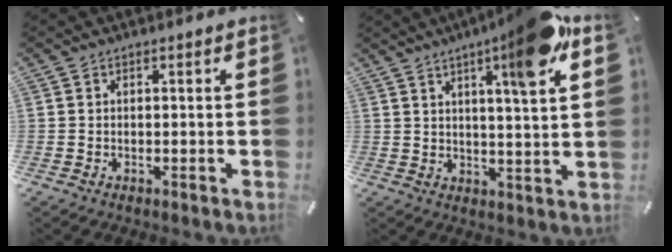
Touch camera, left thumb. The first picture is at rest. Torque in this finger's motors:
{"motor_torque": [0.70, 0.80, 1.31, -1.46, 0.37]}